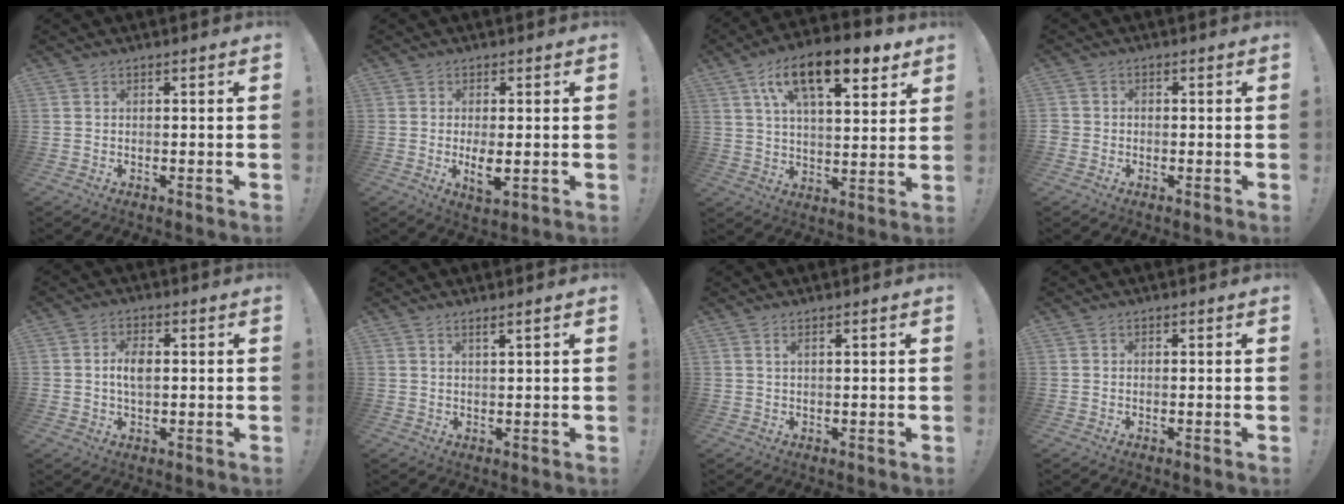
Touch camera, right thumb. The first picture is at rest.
{"total": 4.9, "force": [-0.2, 1.7, 4.6], "torque": [-0.075, -0.010, -0.001]}
{"total": 16.9, "force": [9.4, 6.6, 12.3], "torque": [-0.202, -0.037, 0.158]}
{"total": 1.7, "force": [-0.9, 1.4, 0.6], "torque": [-0.014, 0.008, -0.015]}
{"total": 5.0, "force": [0.2, 2.9, 4.0], "torque": [-0.066, 0.008, 0.002]}
{"total": 2.2, "force": [1.4, -0.2, 1.7], "torque": [-0.025, -0.005, 0.022]}
{"total": 1.5, "force": [0.7, 0.1, 1.3], "torque": [-0.023, -0.001, 0.011]}
{"total": 0.0}